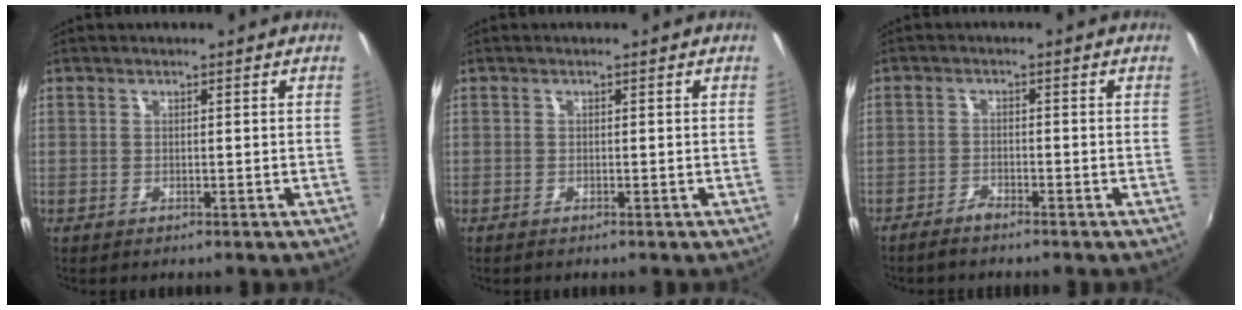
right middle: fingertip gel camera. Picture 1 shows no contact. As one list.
[{"total": 0.6, "force": [-0.5, 0.1, 0.3], "torque": [-0.005, -0.002, -0.010]}, {"total": 2.7, "force": [-2.4, 0.4, 1.0], "torque": [-0.035, -0.002, -0.048]}]